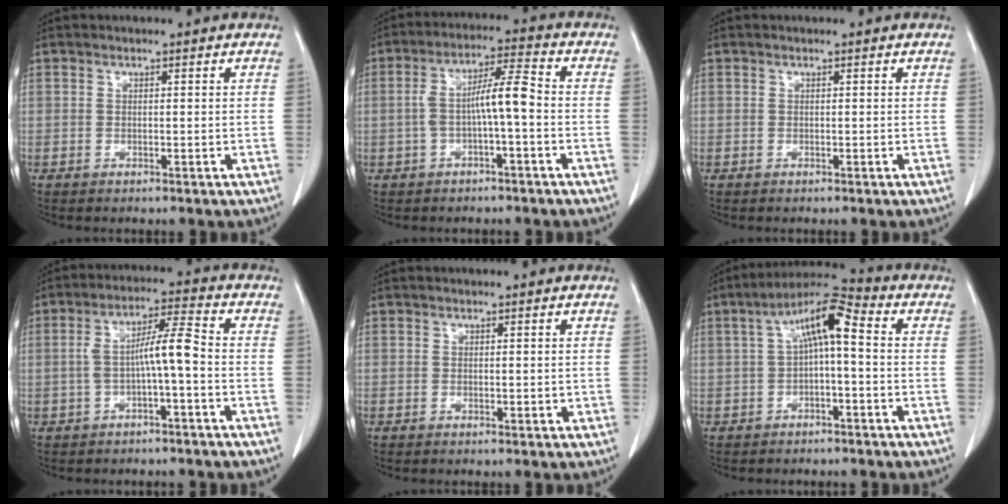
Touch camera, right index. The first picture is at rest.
{"total": 7.0, "force": [-1.0, 0.9, 6.8], "torque": [-0.129, 0.026, -0.017]}
{"total": 0.0}
{"total": 6.6, "force": [-1.0, 0.5, 6.5], "torque": [-0.119, 0.024, -0.017]}
{"total": 0.7, "force": [0.1, 0.4, 0.5], "torque": [-0.007, -0.002, 0.004]}
{"total": 8.4, "force": [0.9, 1.9, 8.2], "torque": [-0.146, 0.039, 0.010]}